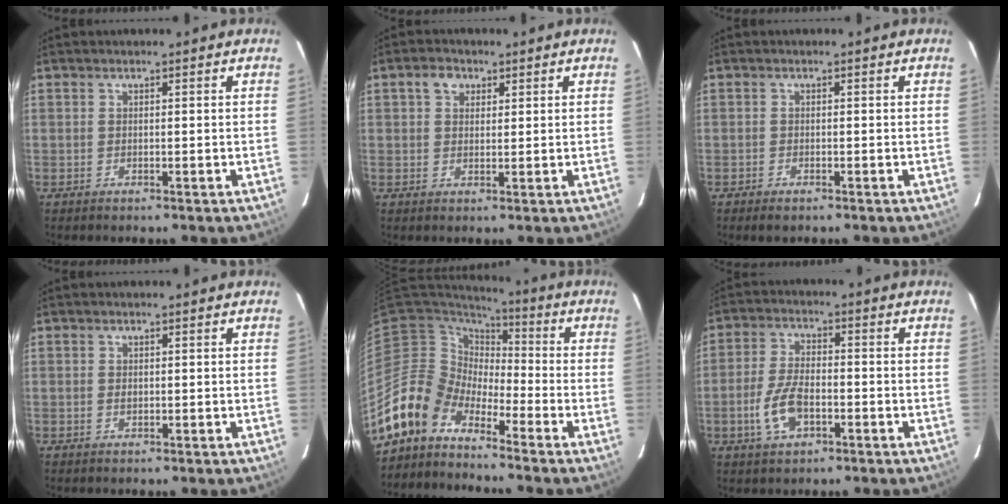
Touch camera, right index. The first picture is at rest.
{"total": 3.2, "force": [1.4, 2.5, 1.3], "torque": [-0.016, 0.012, 0.025]}
{"total": 1.3, "force": [-1.1, 0.5, 0.6], "torque": [-0.014, -0.005, -0.022]}
{"total": 0.7, "force": [0.0, 0.6, 0.4], "torque": [-0.006, -0.001, 0.000]}
{"total": 9.5, "force": [-8.1, 4.9, 0.4], "torque": [-0.017, 0.025, -0.169]}
{"total": 8.1, "force": [-3.0, 4.1, 6.3], "torque": [-0.138, 0.002, -0.054]}